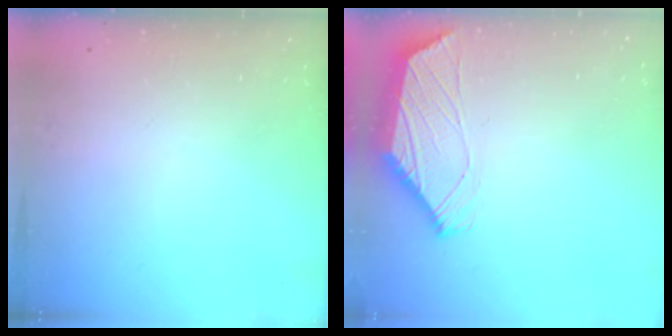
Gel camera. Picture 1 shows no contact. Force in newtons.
{"total": 1.0, "press": 0.9, "slide": 0.5}